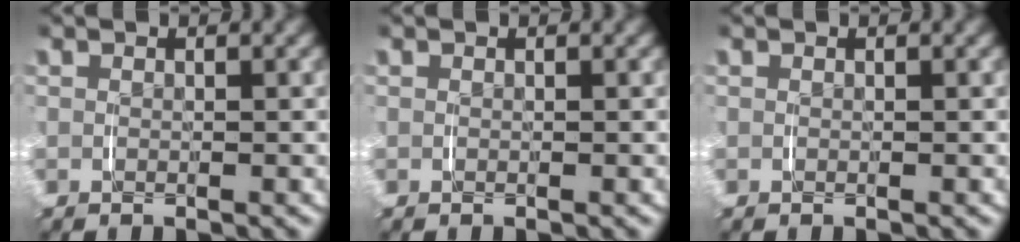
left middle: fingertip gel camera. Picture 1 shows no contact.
{"total": 0.0}
{"total": 0.0}